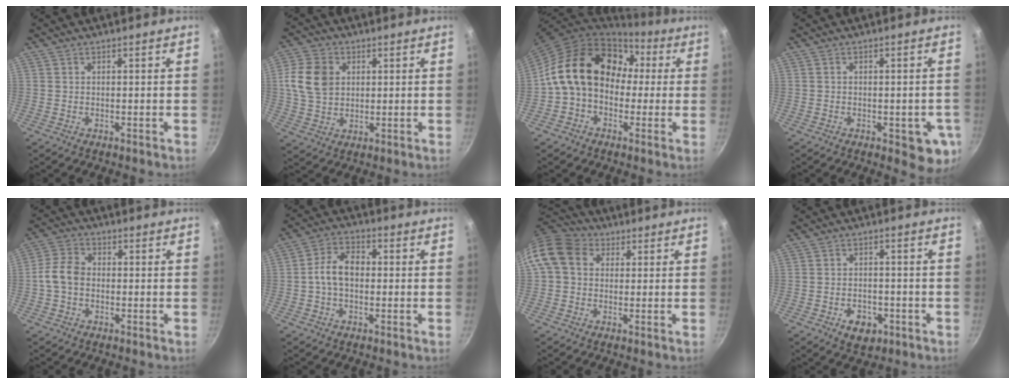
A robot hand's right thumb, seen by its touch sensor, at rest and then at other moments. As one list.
[{"total": 9.7, "force": [2.1, 7.4, 5.9], "torque": [-0.097, 0.001, 0.035]}, {"total": 17.1, "force": [1.4, 13.1, 10.9], "torque": [-0.150, 0.051, 0.010]}, {"total": 7.8, "force": [-2.3, 3.5, 6.6], "torque": [-0.043, 0.004, -0.026]}, {"total": 5.9, "force": [-0.9, 4.4, 3.8], "torque": [-0.068, 0.021, -0.028]}, {"total": 7.3, "force": [-0.3, 4.9, 5.4], "torque": [-0.082, 0.026, -0.018]}, {"total": 10.3, "force": [2.1, 8.3, 5.7], "torque": [-0.091, 0.020, 0.019]}, {"total": 5.9, "force": [-2.6, 4.0, 3.5], "torque": [-0.040, 0.014, -0.033]}]